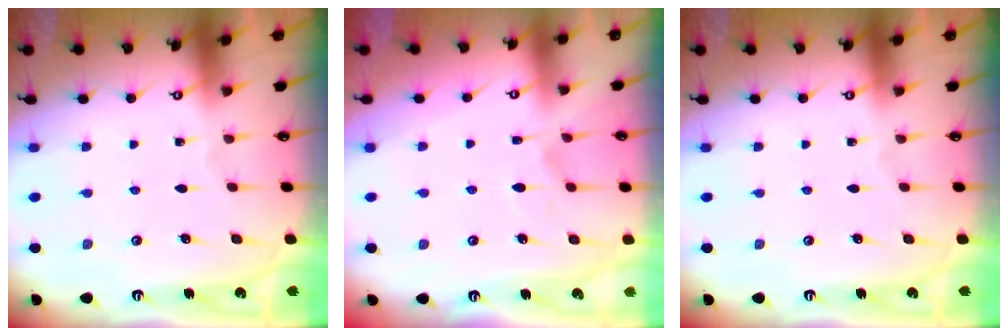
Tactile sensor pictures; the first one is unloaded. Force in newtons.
{"total": 5.4, "press": 5.3, "slide": 1.2}
{"total": 0.0}